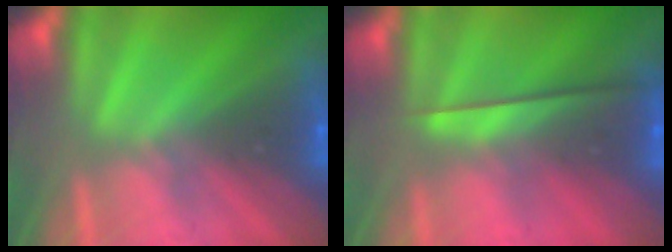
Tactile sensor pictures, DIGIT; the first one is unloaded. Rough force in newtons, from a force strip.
{"total": 2.3}